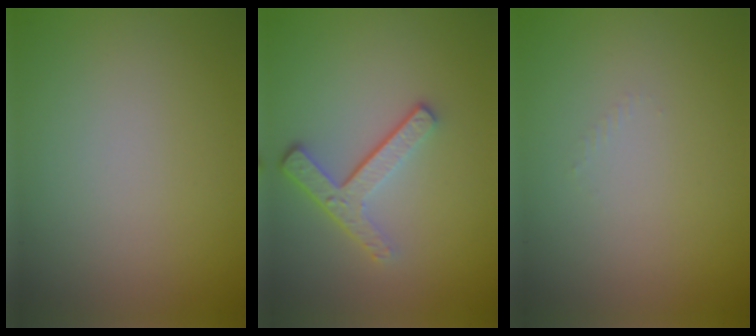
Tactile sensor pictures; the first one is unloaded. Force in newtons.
{"total": 3.6, "press": 2.6, "slide": 2.5}
{"total": 0.5, "press": 0.5, "slide": 0.2}